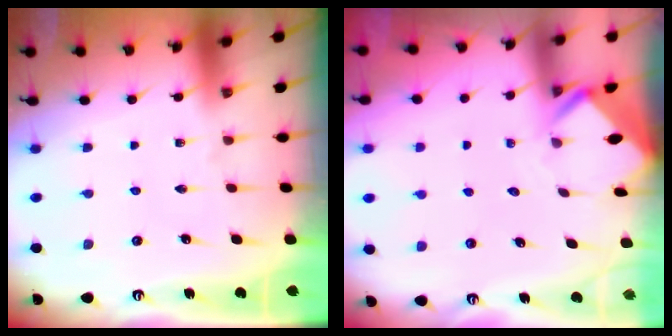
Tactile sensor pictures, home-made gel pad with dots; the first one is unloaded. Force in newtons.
{"total": 2.6, "press": 2.6, "slide": 0.1}